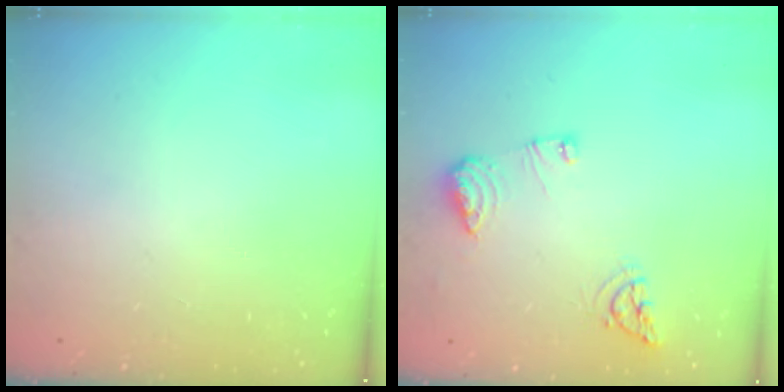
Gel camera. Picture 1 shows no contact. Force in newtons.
{"total": 9.7, "press": 9.6, "slide": 1.1}